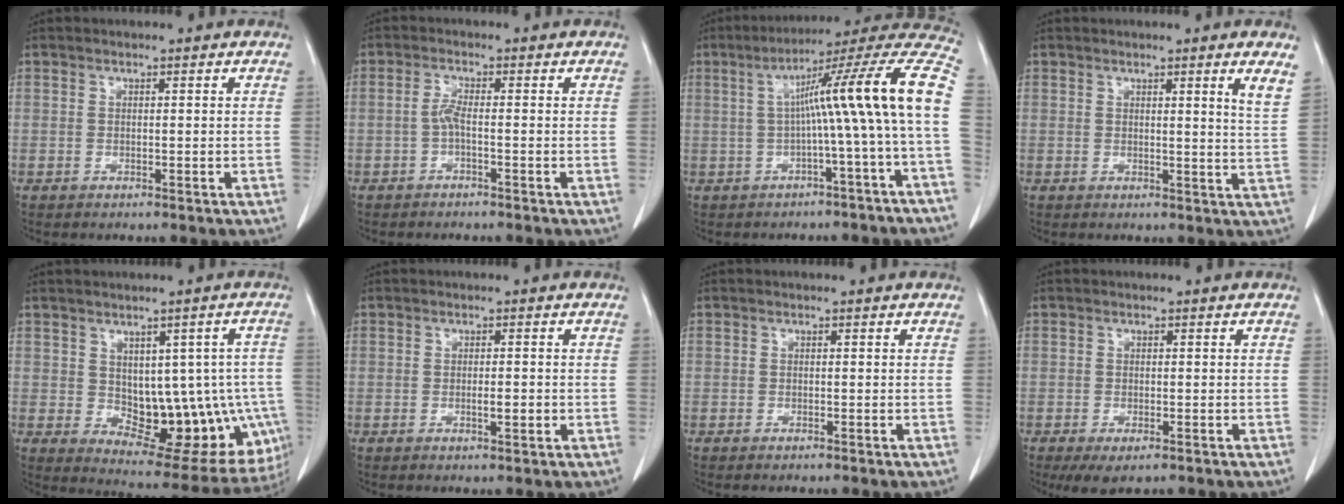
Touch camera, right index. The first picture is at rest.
{"total": 2.0, "force": [-0.7, 0.1, 1.9], "torque": [-0.037, 0.002, -0.017]}
{"total": 15.8, "force": [-0.2, -1.5, 15.7], "torque": [-0.205, 0.042, -0.013]}
{"total": 3.7, "force": [2.4, -0.9, 2.7], "torque": [-0.039, -0.021, 0.024]}
{"total": 16.5, "force": [-2.3, 8.6, 13.9], "torque": [-0.134, 0.015, -0.004]}
{"total": 2.0, "force": [-0.5, 0.4, 1.9], "torque": [-0.034, -0.001, -0.006]}
{"total": 0.5, "force": [-0.5, 0.0, 0.3], "torque": [-0.010, -0.002, -0.007]}
{"total": 3.9, "force": [-2.4, 1.3, 2.7], "torque": [-0.046, -0.009, -0.035]}